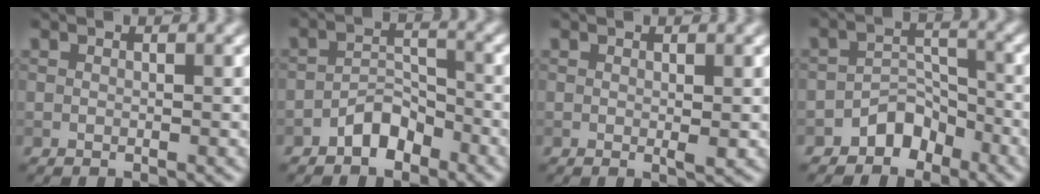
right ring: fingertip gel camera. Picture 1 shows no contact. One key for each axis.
{"total": 2.9, "fx": -2.1, "fy": 1.4, "fz": 1.3, "tx": -0.018, "ty": 0.014, "tz": -0.040}
{"total": 0.8, "fx": 0.0, "fy": 0.0, "fz": 0.8, "tx": -0.009, "ty": -0.003, "tz": -0.001}
{"total": 3.2, "fx": -2.3, "fy": 2.0, "fz": 1.0, "tx": -0.004, "ty": 0.014, "tz": -0.042}